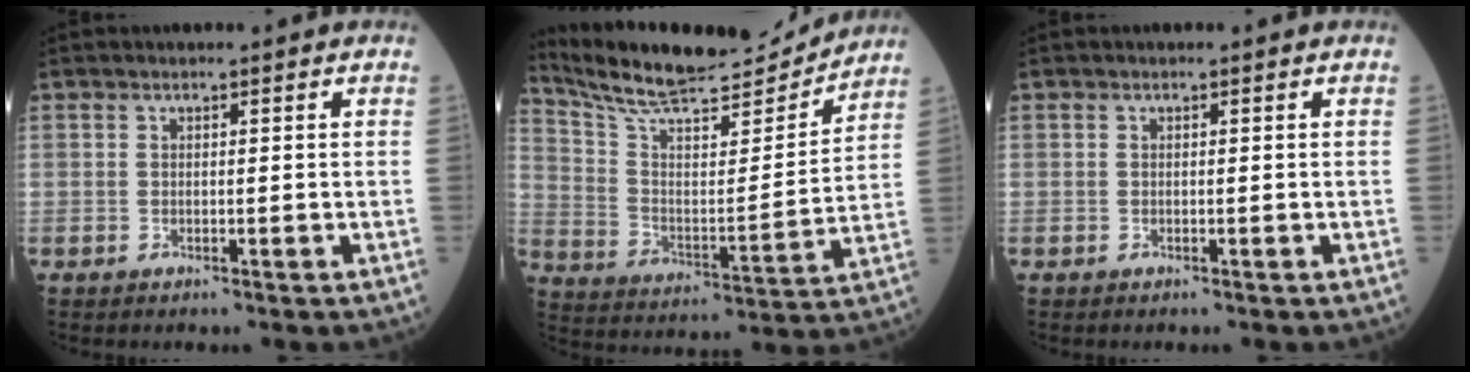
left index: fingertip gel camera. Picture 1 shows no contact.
{"total": 19.4, "force": [18.1, 2.3, 6.6], "torque": [-0.126, -0.012, 0.290]}
{"total": 0.0}